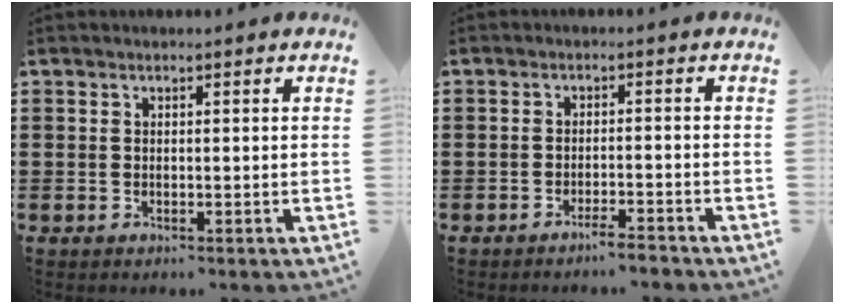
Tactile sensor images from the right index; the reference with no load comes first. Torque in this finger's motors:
{"motor_torque": [-0.50, 0.86, -0.70, -0.21]}